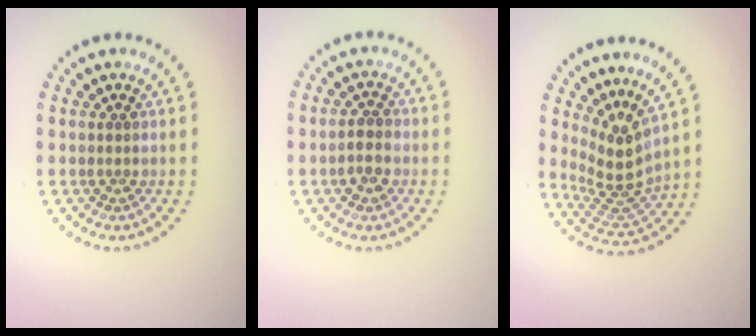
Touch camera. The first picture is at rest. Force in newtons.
{"total": 1.7, "press": 1.6, "slide": 0.2}
{"total": 3.7, "press": 2.6, "slide": 2.7}